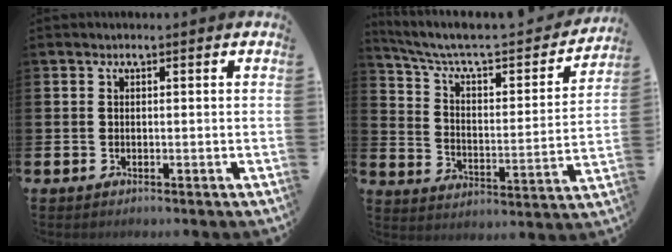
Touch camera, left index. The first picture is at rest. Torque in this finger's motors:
{"motor_torque": [0.47, -1.66, 0.70, 0.21]}